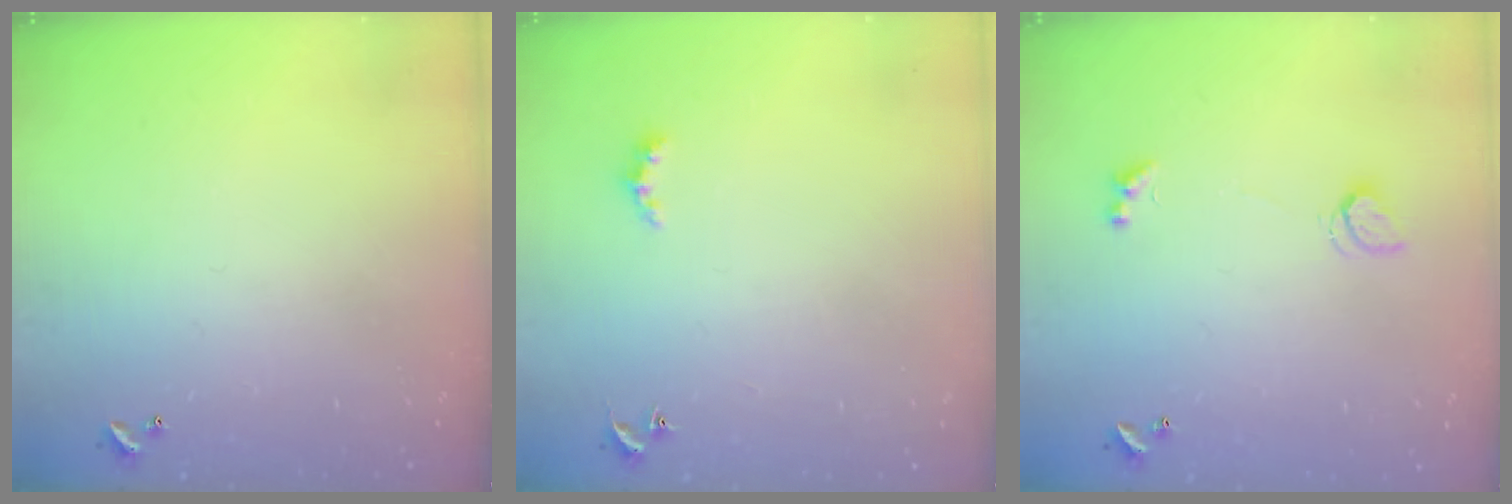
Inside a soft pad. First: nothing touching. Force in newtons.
{"total": 2.2, "press": 2.2, "slide": 0.4}
{"total": 2.2, "press": 2.1, "slide": 0.6}